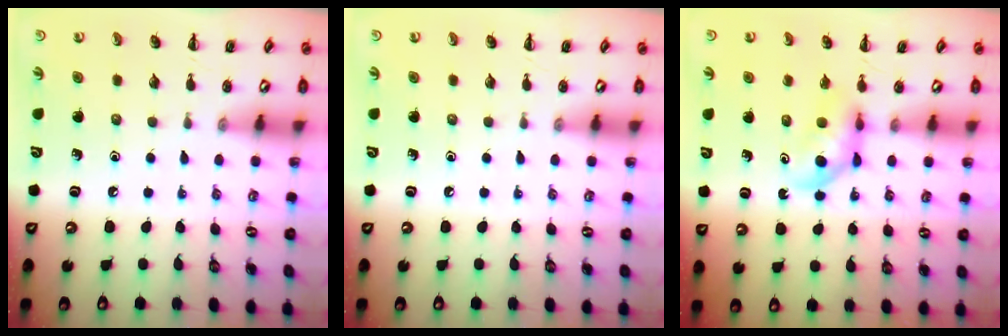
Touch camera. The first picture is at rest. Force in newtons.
{"total": 0.0}
{"total": 4.8, "press": 4.7, "slide": 0.8}